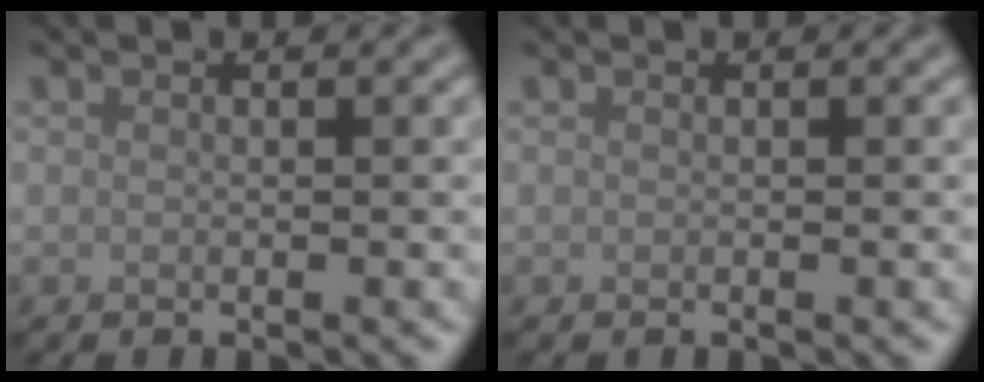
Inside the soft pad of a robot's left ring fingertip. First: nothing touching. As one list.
[{"total": 0.0}]